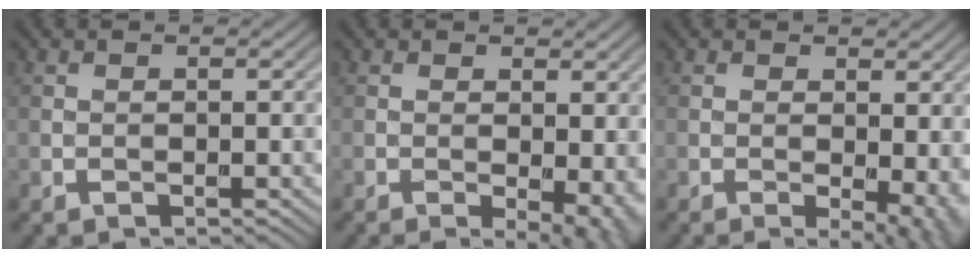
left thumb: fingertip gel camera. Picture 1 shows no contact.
{"total": 5.2, "force": [-0.9, 2.1, 4.7], "torque": [-0.067, -0.011, -0.006]}
{"total": 5.7, "force": [-0.5, 2.3, 5.1], "torque": [-0.066, -0.008, -0.001]}